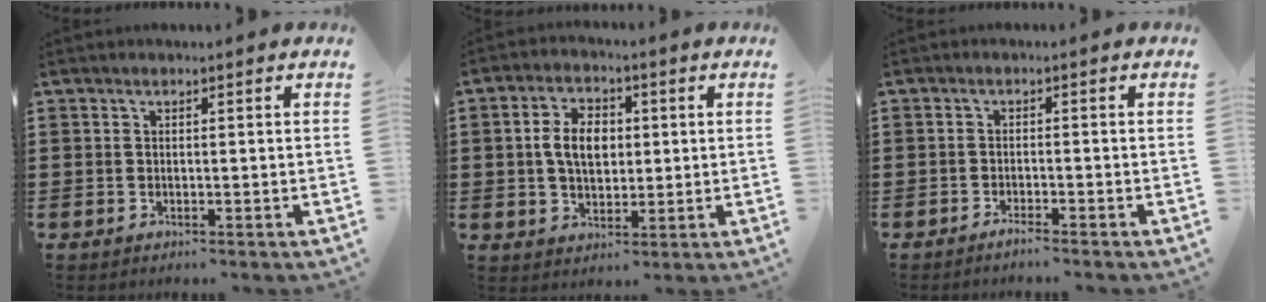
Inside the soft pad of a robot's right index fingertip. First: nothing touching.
{"total": 6.3, "force": [0.4, 4.1, 4.8], "torque": [-0.099, 0.011, 0.000]}
{"total": 1.4, "force": [-1.3, -0.1, 0.5], "torque": [-0.009, -0.001, -0.025]}